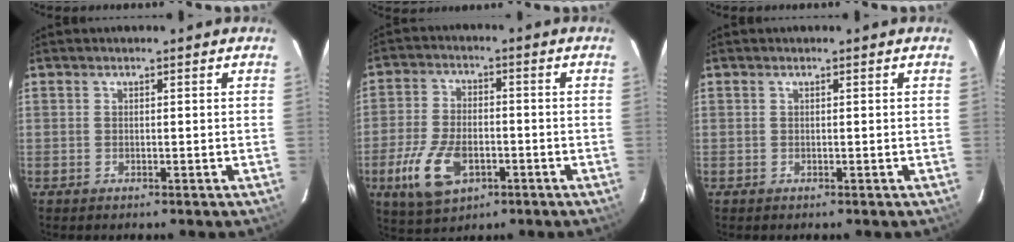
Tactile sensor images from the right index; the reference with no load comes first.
{"total": 12.2, "force": [-4.8, 6.8, 8.9], "torque": [-0.202, -0.012, -0.081]}
{"total": 0.0}